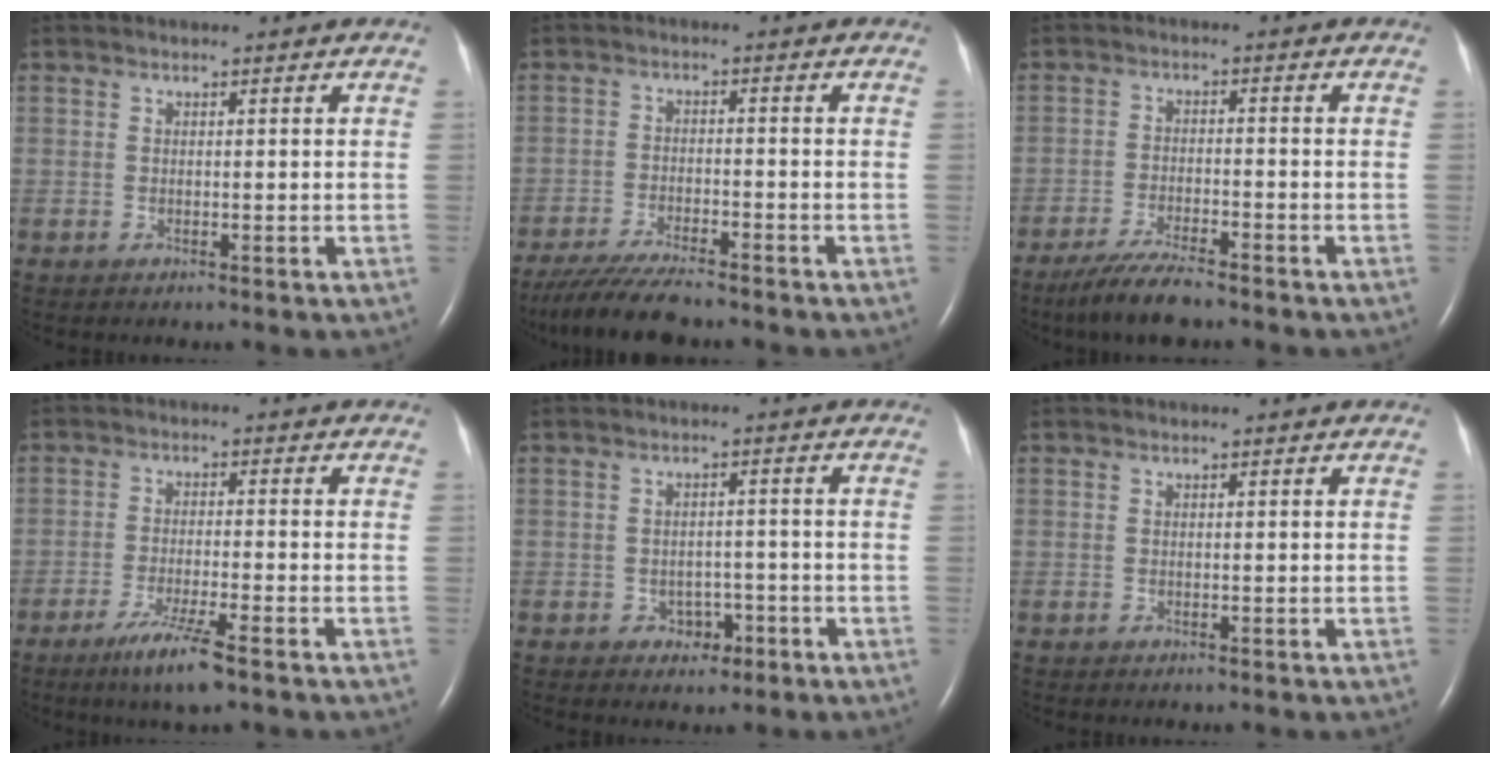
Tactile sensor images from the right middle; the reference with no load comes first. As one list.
[{"total": 8.9, "force": [-7.7, 0.8, 4.4], "torque": [-0.079, -0.026, -0.129]}, {"total": 6.7, "force": [-5.3, 0.6, 3.9], "torque": [-0.078, -0.020, -0.097]}, {"total": 6.4, "force": [-4.1, -0.1, 4.9], "torque": [-0.098, -0.017, -0.076]}, {"total": 3.0, "force": [-1.5, 2.2, 1.4], "torque": [-0.013, 0.009, -0.016]}, {"total": 0.0}]